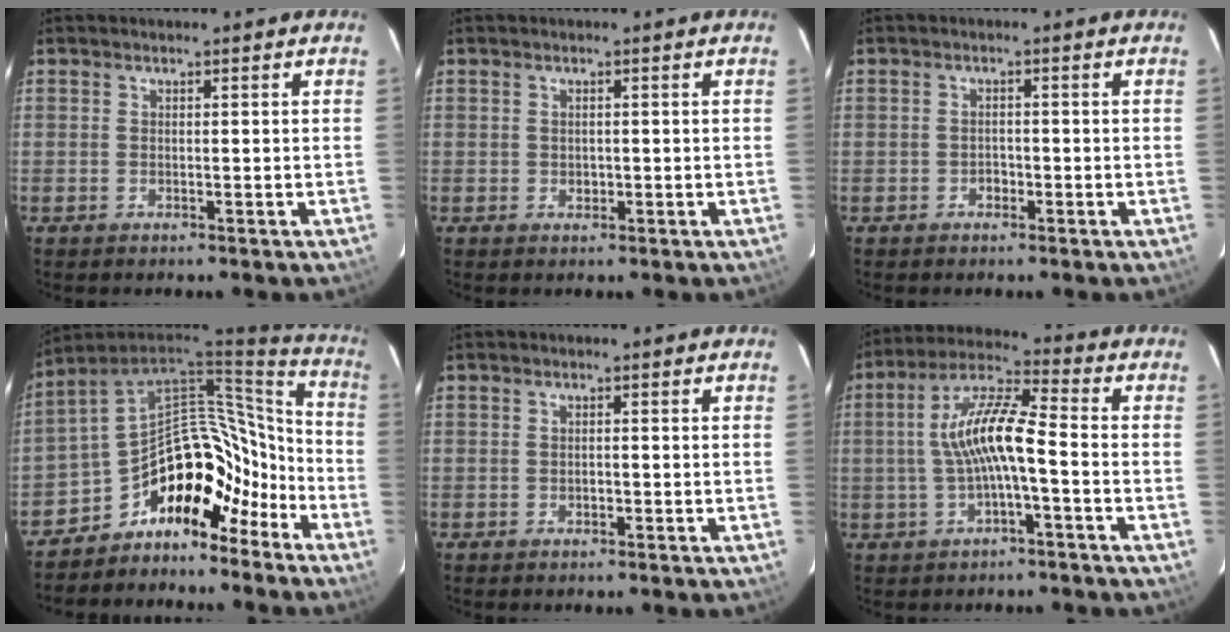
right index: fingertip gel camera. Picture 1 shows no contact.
{"total": 1.1, "force": [0.0, 0.9, 0.5], "torque": [-0.008, 0.002, 0.001]}
{"total": 1.4, "force": [-0.8, 1.1, 0.5], "torque": [-0.009, 0.004, -0.011]}
{"total": 17.0, "force": [-11.4, 10.4, 7.3], "torque": [-0.112, 0.070, -0.175]}
{"total": 0.6, "force": [-0.3, 0.4, 0.3], "torque": [-0.005, 0.002, -0.005]}
{"total": 10.1, "force": [-1.5, 2.0, 9.8], "torque": [-0.196, 0.020, -0.027]}